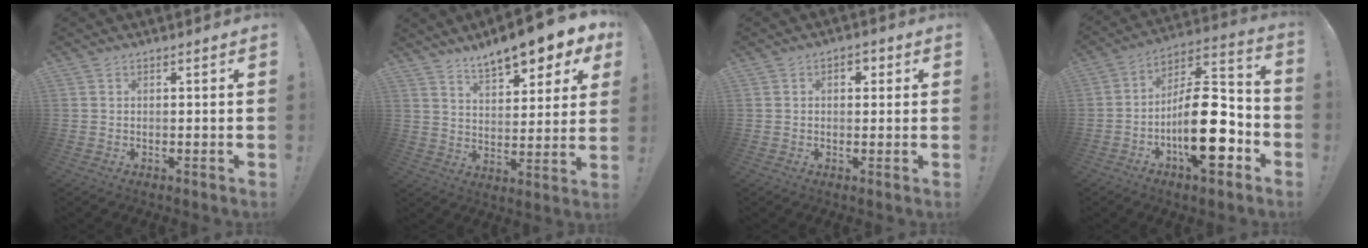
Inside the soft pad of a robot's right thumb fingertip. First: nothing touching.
{"total": 11.2, "force": [9.0, 3.0, 6.0], "torque": [-0.091, -0.067, 0.153]}
{"total": 3.3, "force": [0.6, 2.4, 2.2], "torque": [-0.023, 0.005, 0.005]}
{"total": 21.6, "force": [-6.3, 8.6, 18.7], "torque": [-0.315, 0.041, -0.094]}